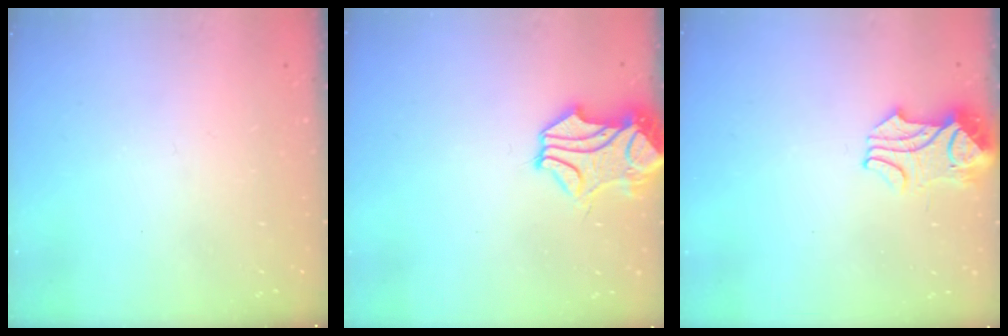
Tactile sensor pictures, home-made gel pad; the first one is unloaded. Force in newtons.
{"total": 2.4, "press": 2.0, "slide": 1.3}
{"total": 2.2, "press": 2.1, "slide": 0.5}